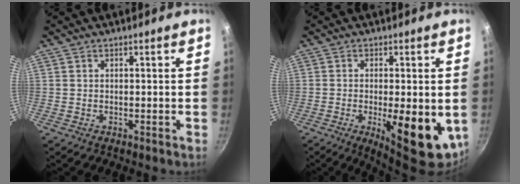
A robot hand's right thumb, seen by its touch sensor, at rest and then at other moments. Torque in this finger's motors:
{"motor_torque": [1.89, 1.58, 1.75, -0.36, 0.41]}